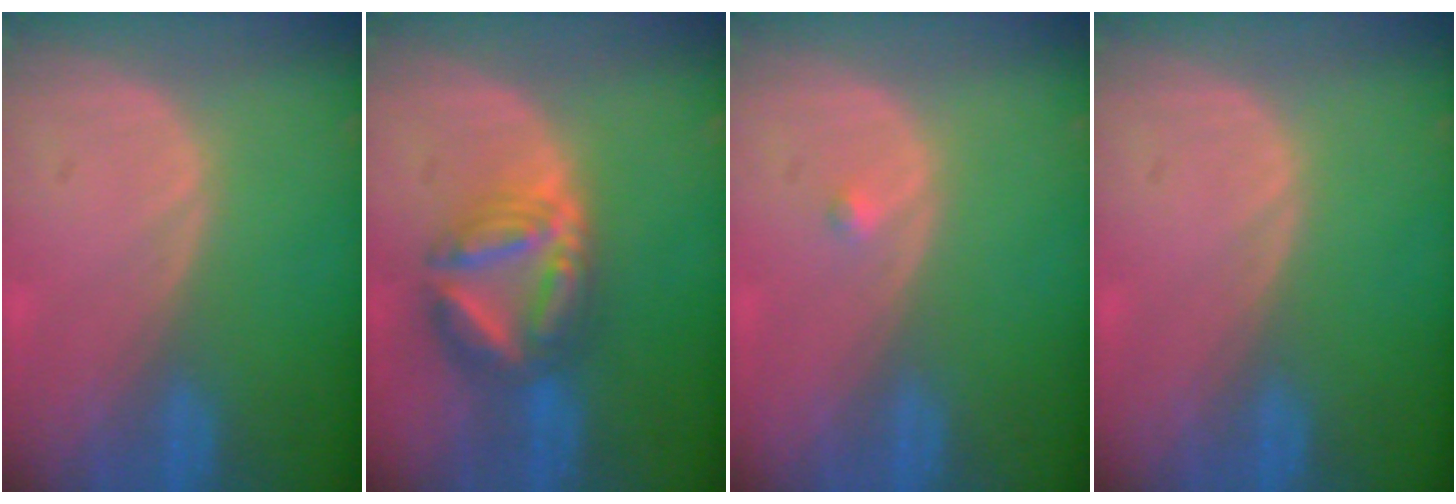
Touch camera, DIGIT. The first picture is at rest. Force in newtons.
{"total": 7.6, "press": 7.6, "slide": 0.8}
{"total": 0.7, "press": 0.7, "slide": 0.1}
{"total": 0.0}